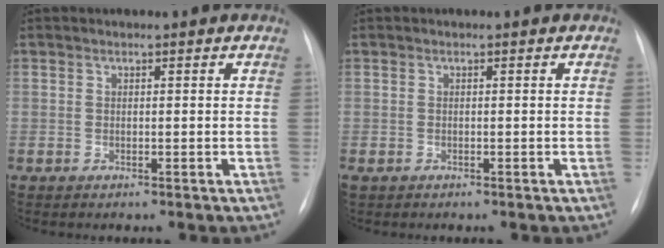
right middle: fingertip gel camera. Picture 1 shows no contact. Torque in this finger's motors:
{"motor_torque": [0.92, -1.22, 0.25, 0.21]}